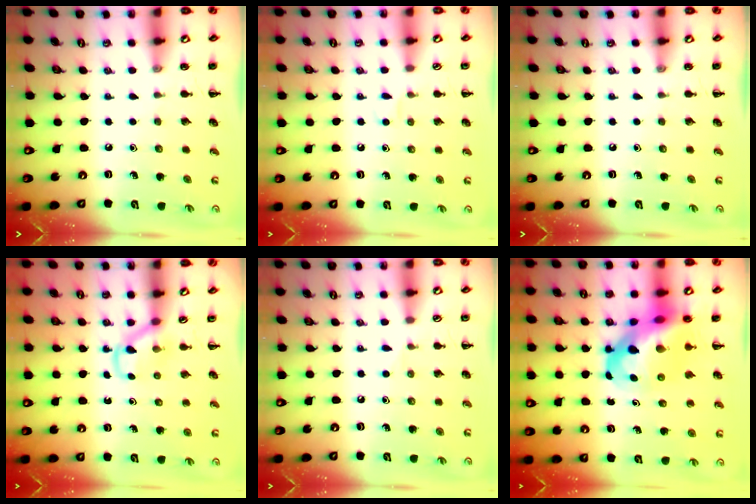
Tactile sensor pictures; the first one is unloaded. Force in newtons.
{"total": 2.8, "press": 2.7, "slide": 1.0}
{"total": 0.0}
{"total": 3.4, "press": 3.2, "slide": 1.2}
{"total": 3.9, "press": 3.7, "slide": 1.3}
{"total": 13.1, "press": 12.6, "slide": 3.4}